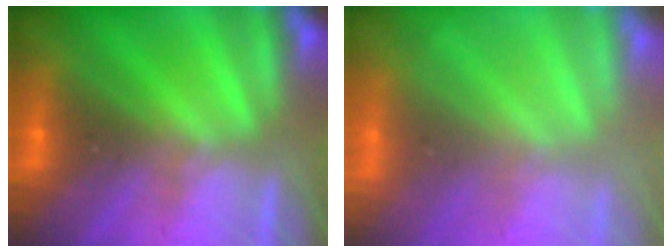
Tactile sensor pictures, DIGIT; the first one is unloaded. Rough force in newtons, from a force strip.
{"total": 8.9}